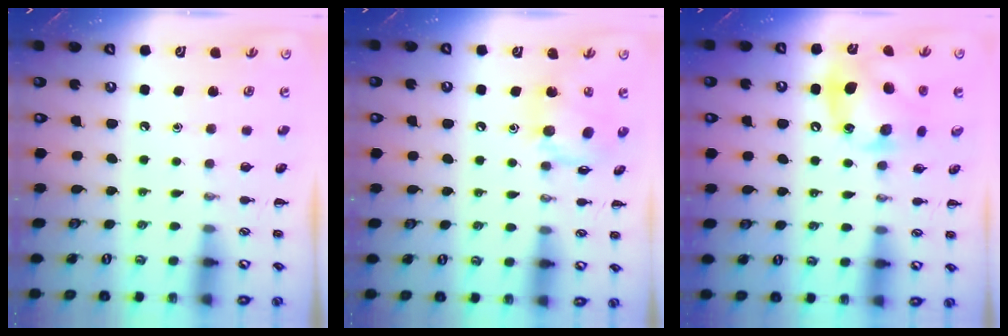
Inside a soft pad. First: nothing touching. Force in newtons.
{"total": 12.5, "press": 12.4, "slide": 1.7}
{"total": 14.2, "press": 14.2, "slide": 0.9}